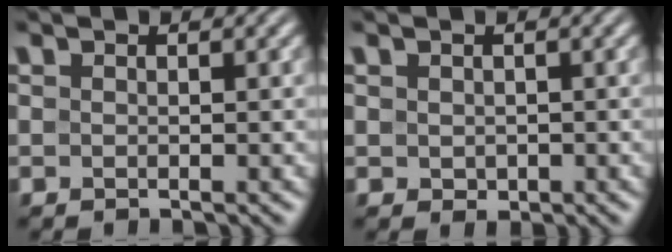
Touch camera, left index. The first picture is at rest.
{"total": 0.9, "force": [0.1, 0.8, 0.3], "torque": [-0.004, -0.003, 0.004]}